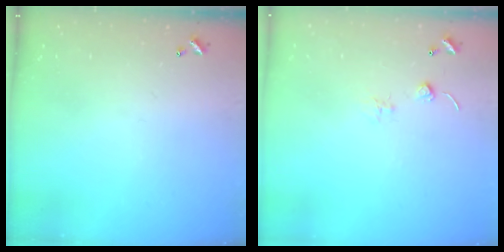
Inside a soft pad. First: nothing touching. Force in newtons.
{"total": 0.0}